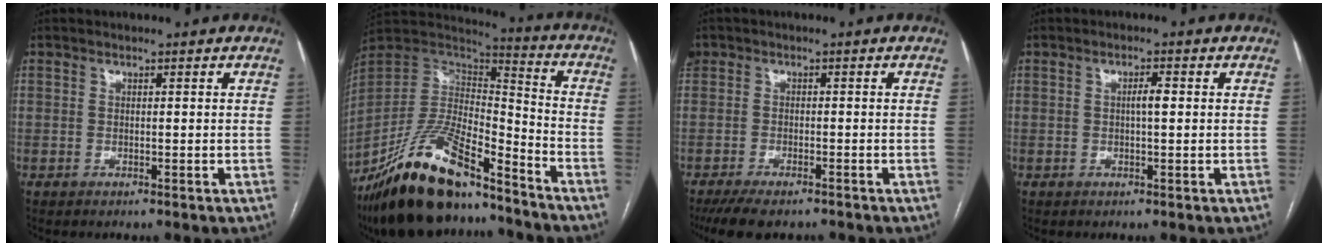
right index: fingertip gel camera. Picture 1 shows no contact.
{"total": 22.3, "force": [-16.9, 6.1, 13.1], "torque": [-0.264, -0.003, -0.306]}
{"total": 10.4, "force": [-7.0, 5.8, 5.1], "torque": [-0.129, -0.008, -0.109]}
{"total": 1.9, "force": [0.1, 0.3, 1.8], "torque": [-0.033, 0.003, 0.002]}